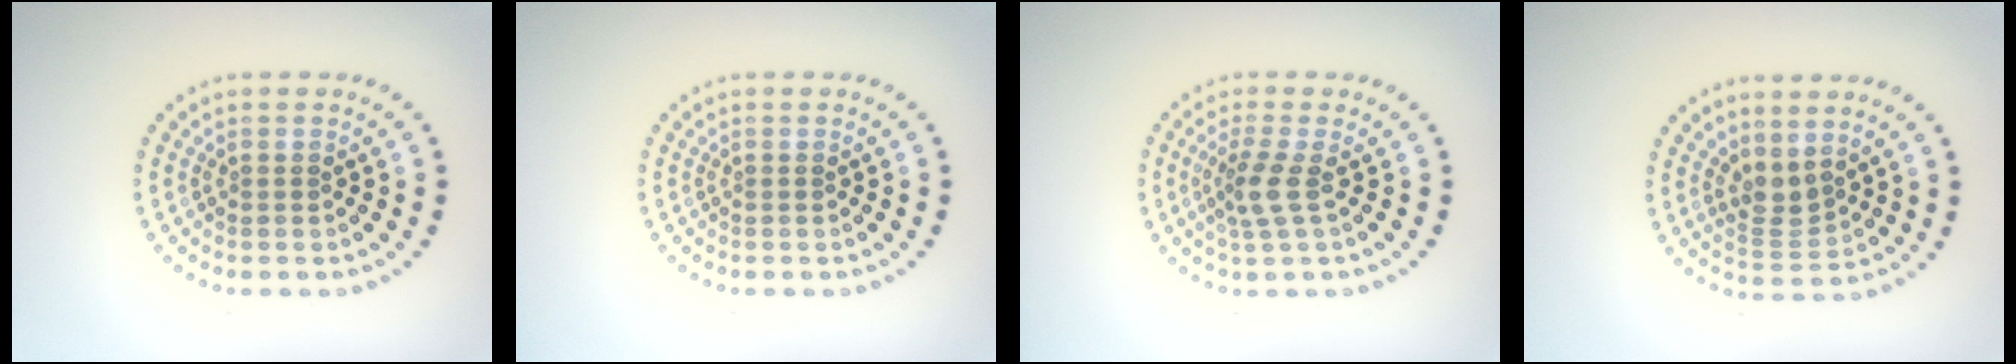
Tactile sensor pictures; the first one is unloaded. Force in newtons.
{"total": 0.0}
{"total": 2.4, "press": 1.8, "slide": 1.6}
{"total": 2.2, "press": 1.7, "slide": 1.4}